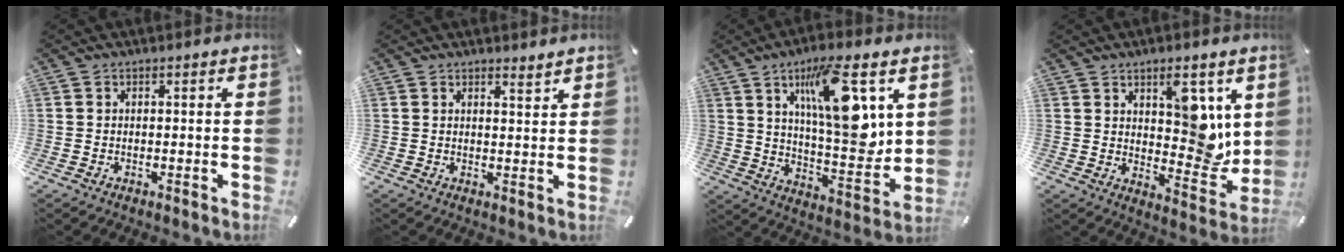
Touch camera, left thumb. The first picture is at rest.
{"total": 2.3, "force": [2.2, 0.2, 0.2], "torque": [0.001, -0.017, 0.040]}
{"total": 17.6, "force": [7.9, 5.4, 14.8], "torque": [-0.254, -0.041, 0.119]}
{"total": 11.0, "force": [4.9, 6.0, 7.7], "torque": [-0.071, -0.043, 0.082]}